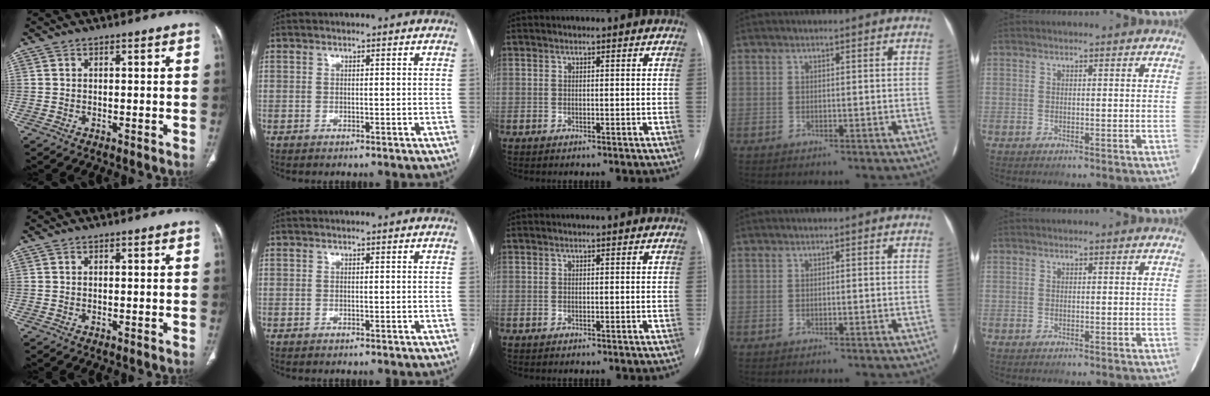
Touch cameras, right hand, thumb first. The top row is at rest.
{}